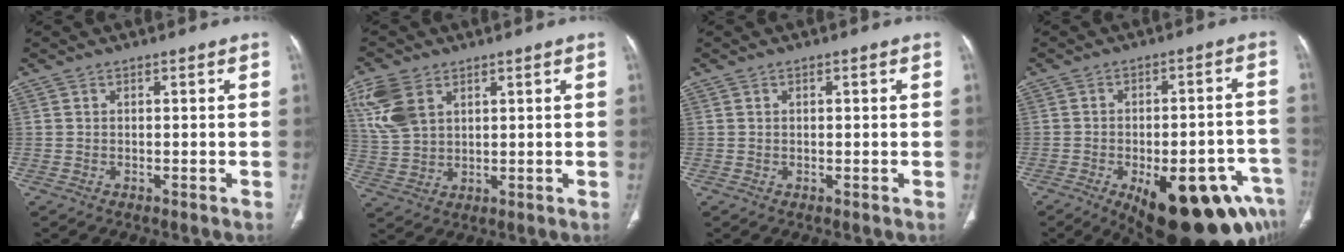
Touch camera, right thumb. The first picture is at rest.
{"total": 9.3, "force": [4.3, 5.8, 5.9], "torque": [-0.132, -0.005, 0.095]}
{"total": 0.9, "force": [0.3, 0.4, 0.8], "torque": [-0.018, 0.005, 0.006]}
{"total": 23.5, "force": [-11.8, 9.6, 17.9], "torque": [-0.163, 0.046, -0.147]}